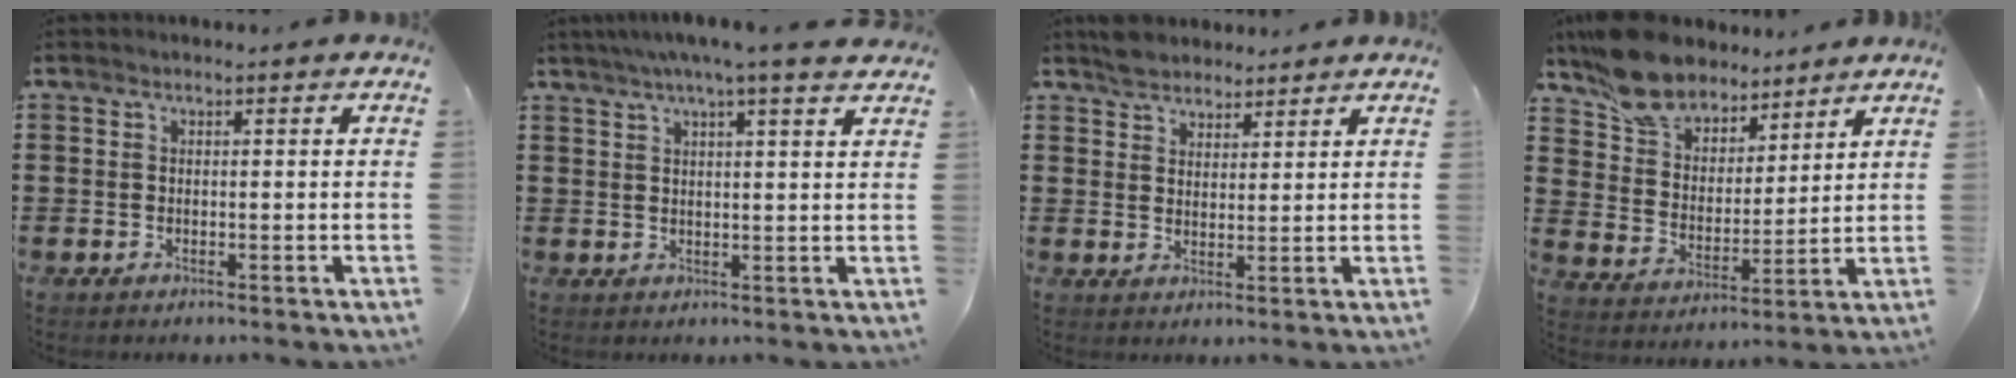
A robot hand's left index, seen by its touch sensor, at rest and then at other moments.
{"total": 4.7, "force": [3.5, -0.2, 3.2], "torque": [-0.071, -0.004, 0.060]}
{"total": 3.5, "force": [3.0, 1.7, 0.0], "torque": [-0.013, 0.005, 0.060]}
{"total": 10.4, "force": [9.0, 4.6, 2.8], "torque": [-0.095, -0.038, 0.172]}